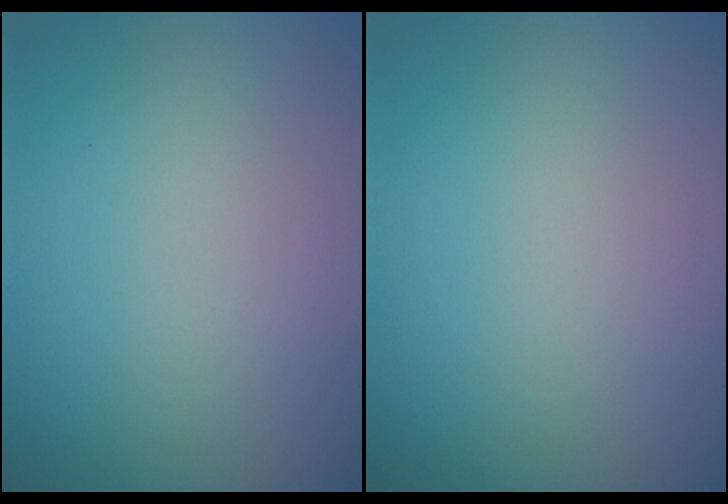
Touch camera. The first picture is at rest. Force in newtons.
{"total": 0.0}